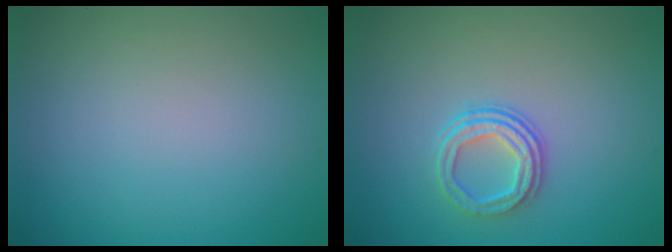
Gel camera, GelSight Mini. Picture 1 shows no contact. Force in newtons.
{"total": 3.0, "press": 2.4, "slide": 1.7}